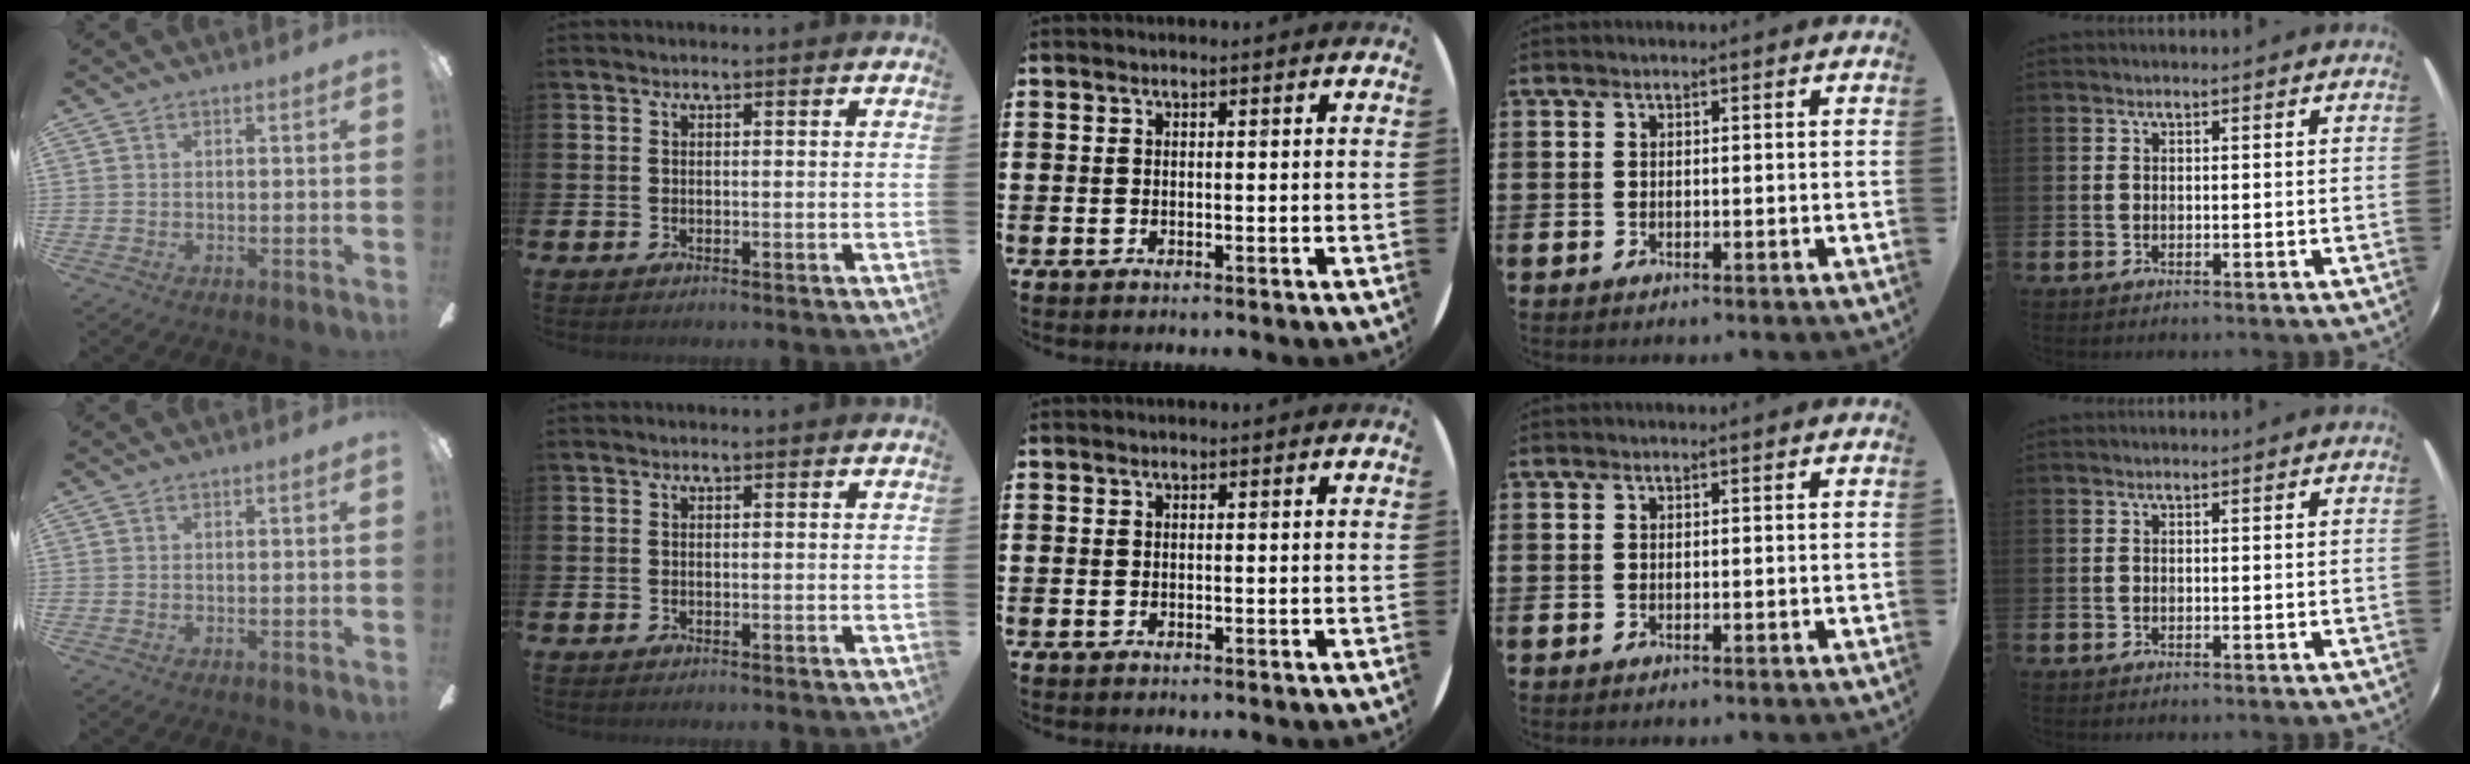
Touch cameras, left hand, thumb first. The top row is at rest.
{}